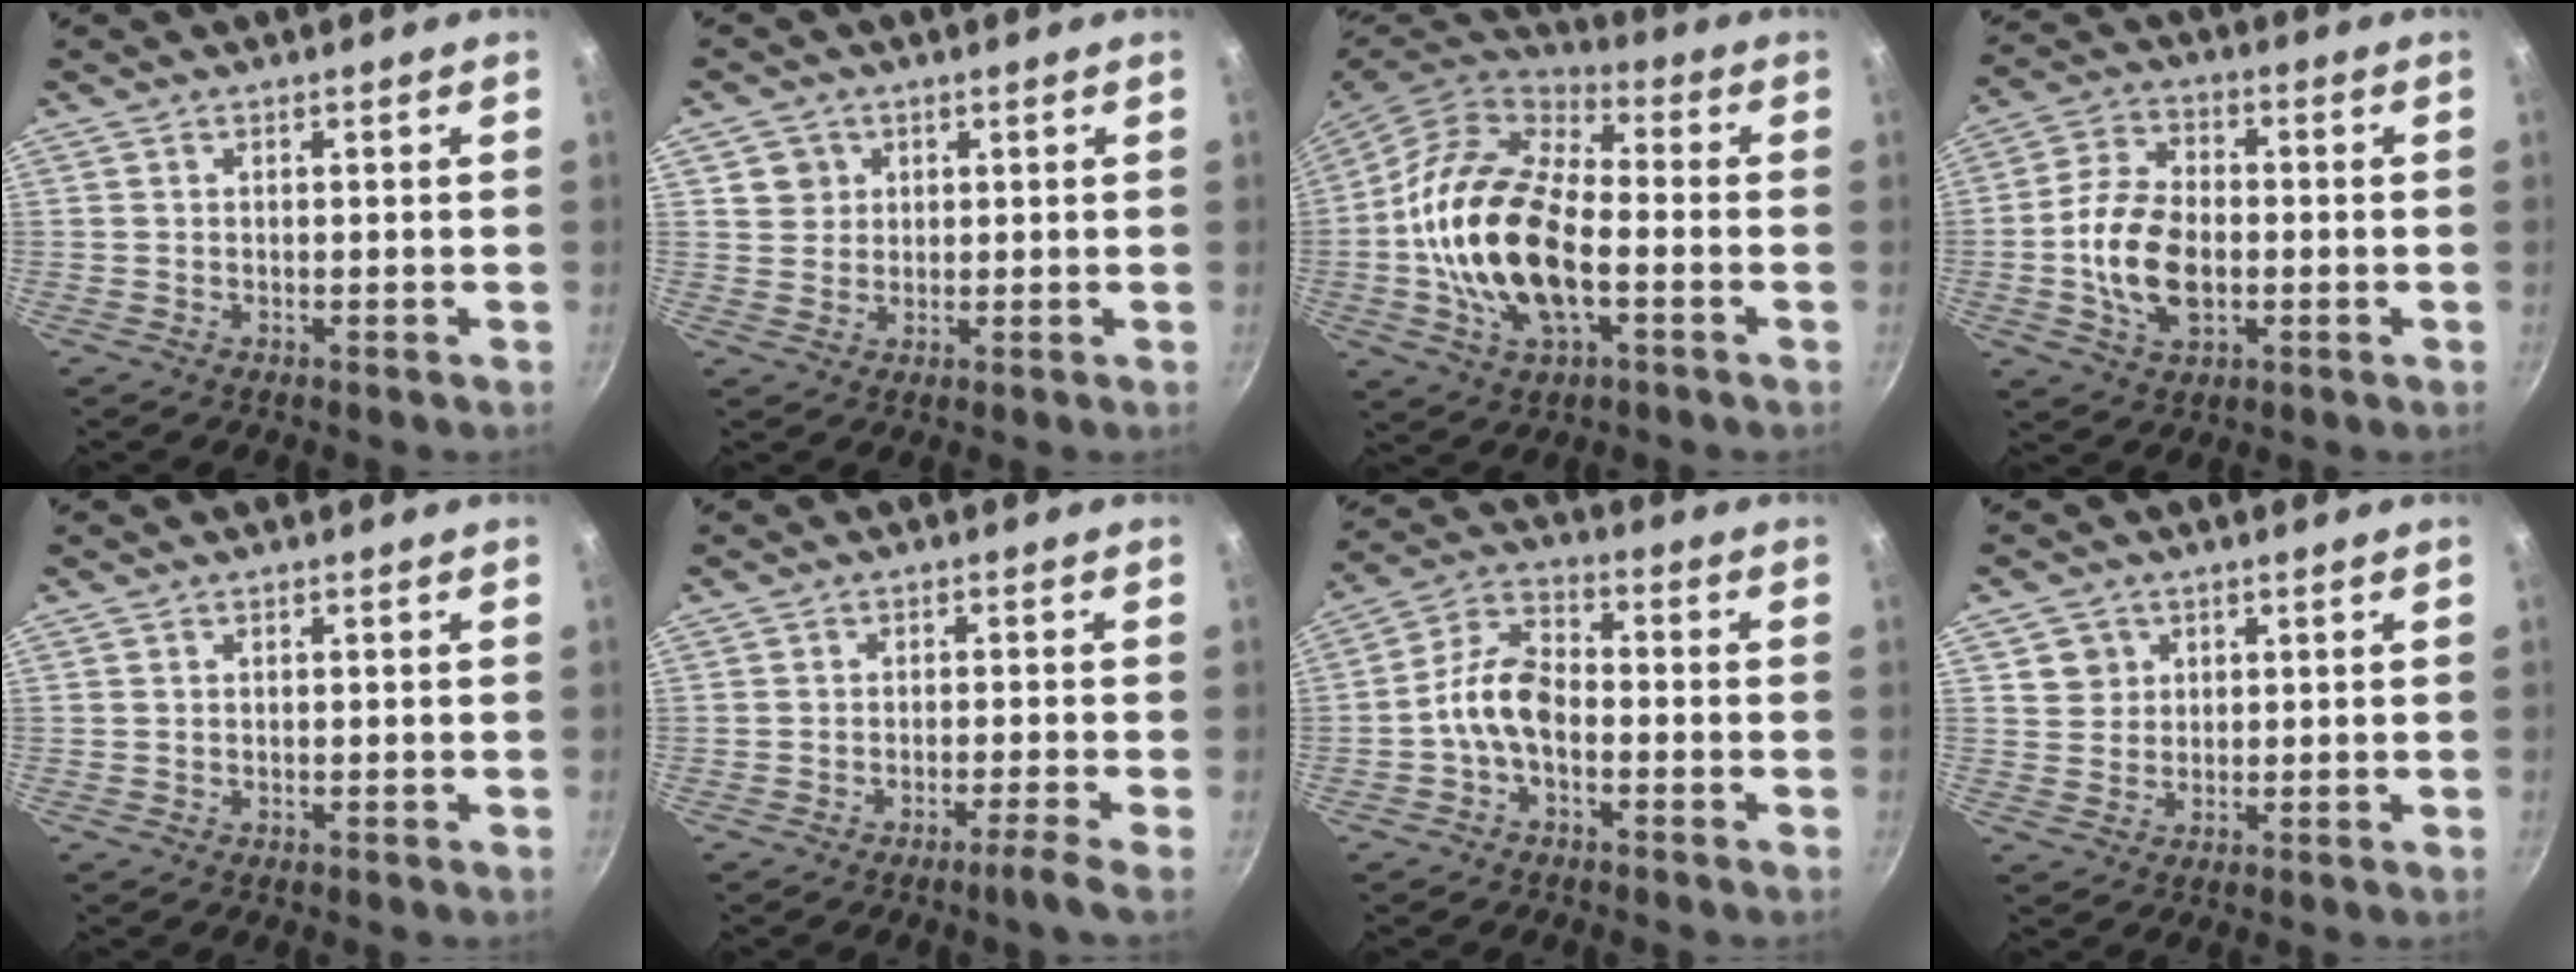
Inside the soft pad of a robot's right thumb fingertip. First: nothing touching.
{"total": 3.9, "force": [1.4, 3.6, 0.6], "torque": [0.016, 0.006, 0.022]}
{"total": 20.5, "force": [-2.9, 11.0, 17.0], "torque": [-0.314, 0.028, -0.065]}
{"total": 12.6, "force": [-1.8, 7.8, 9.7], "torque": [-0.173, 0.018, -0.040]}
{"total": 0.0}
{"total": 3.4, "force": [-2.2, -0.8, 2.5], "torque": [-0.051, 0.013, -0.035]}
{"total": 7.9, "force": [-2.6, 4.5, 6.0], "torque": [-0.106, 0.043, -0.062]}
{"total": 3.9, "force": [1.5, 3.5, 0.6], "torque": [0.015, 0.005, 0.026]}